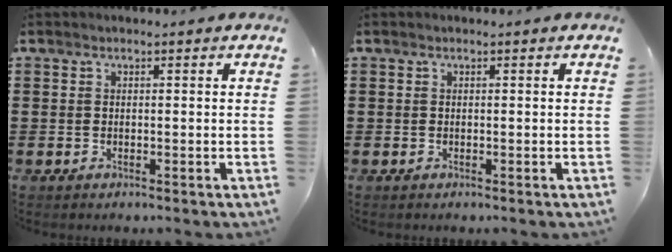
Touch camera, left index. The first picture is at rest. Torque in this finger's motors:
{"motor_torque": [0.00, 0.00, 0.00, 0.00]}